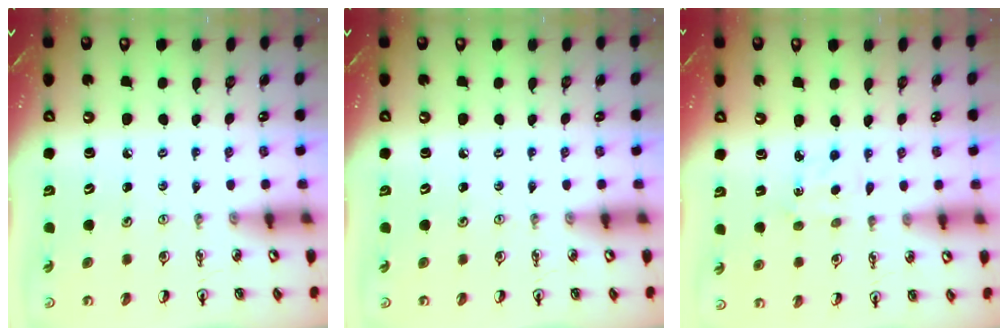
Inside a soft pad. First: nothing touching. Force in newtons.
{"total": 0.0}
{"total": 2.2, "press": 2.2, "slide": 0.3}